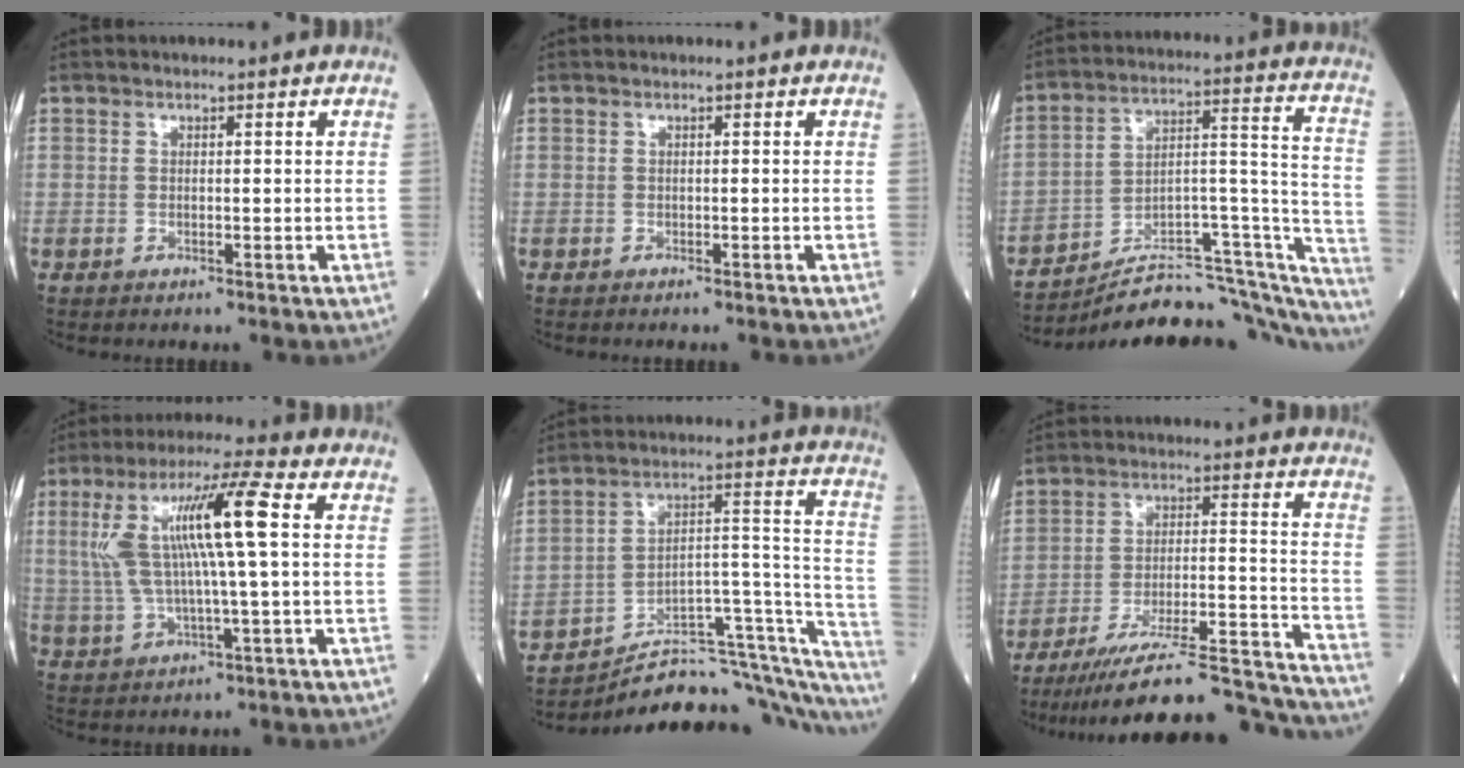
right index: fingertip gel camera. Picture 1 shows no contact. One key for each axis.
{"total": 0.6, "fx": -0.6, "fy": 0.0, "fz": 0.2, "tx": -0.005, "ty": -0.001, "tz": -0.009}
{"total": 28.4, "fx": -26.4, "fy": 4.3, "fz": 9.6, "tx": -0.066, "ty": 0.040, "tz": -0.366}
{"total": 13.5, "fx": 2.4, "fy": 1.0, "fz": 13.2, "tx": -0.270, "ty": 0.025, "tz": 0.044}
{"total": 26.2, "fx": -24.0, "fy": 4.4, "fz": 9.5, "tx": -0.059, "ty": 0.045, "tz": -0.330}
{"total": 24.7, "fx": -22.8, "fy": 1.0, "fz": 9.5, "tx": -0.094, "ty": 0.008, "tz": -0.333}